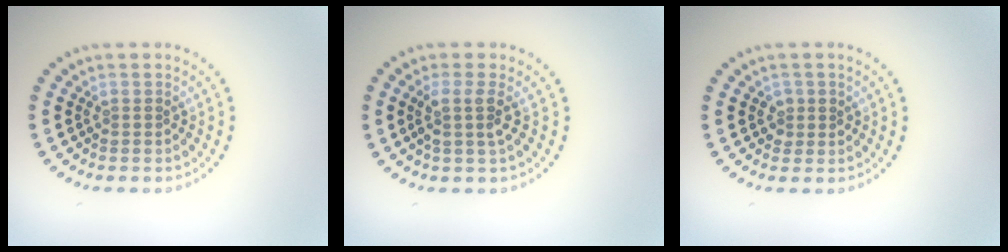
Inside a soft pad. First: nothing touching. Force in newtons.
{"total": 2.0, "press": 1.6, "slide": 1.3}
{"total": 1.2, "press": 1.1, "slide": 0.4}